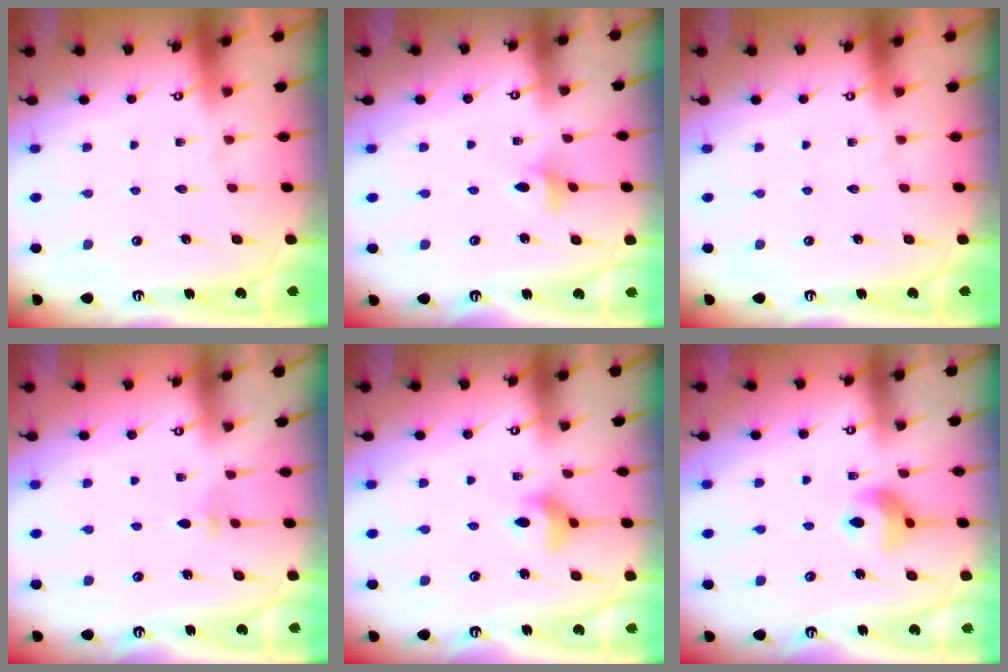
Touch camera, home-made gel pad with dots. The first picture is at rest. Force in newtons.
{"total": 2.8, "press": 2.8, "slide": 0.4}
{"total": 0.0}
{"total": 3.1, "press": 3.0, "slide": 0.7}
{"total": 6.4, "press": 6.1, "slide": 1.8}
{"total": 10.0, "press": 9.9, "slide": 1.4}